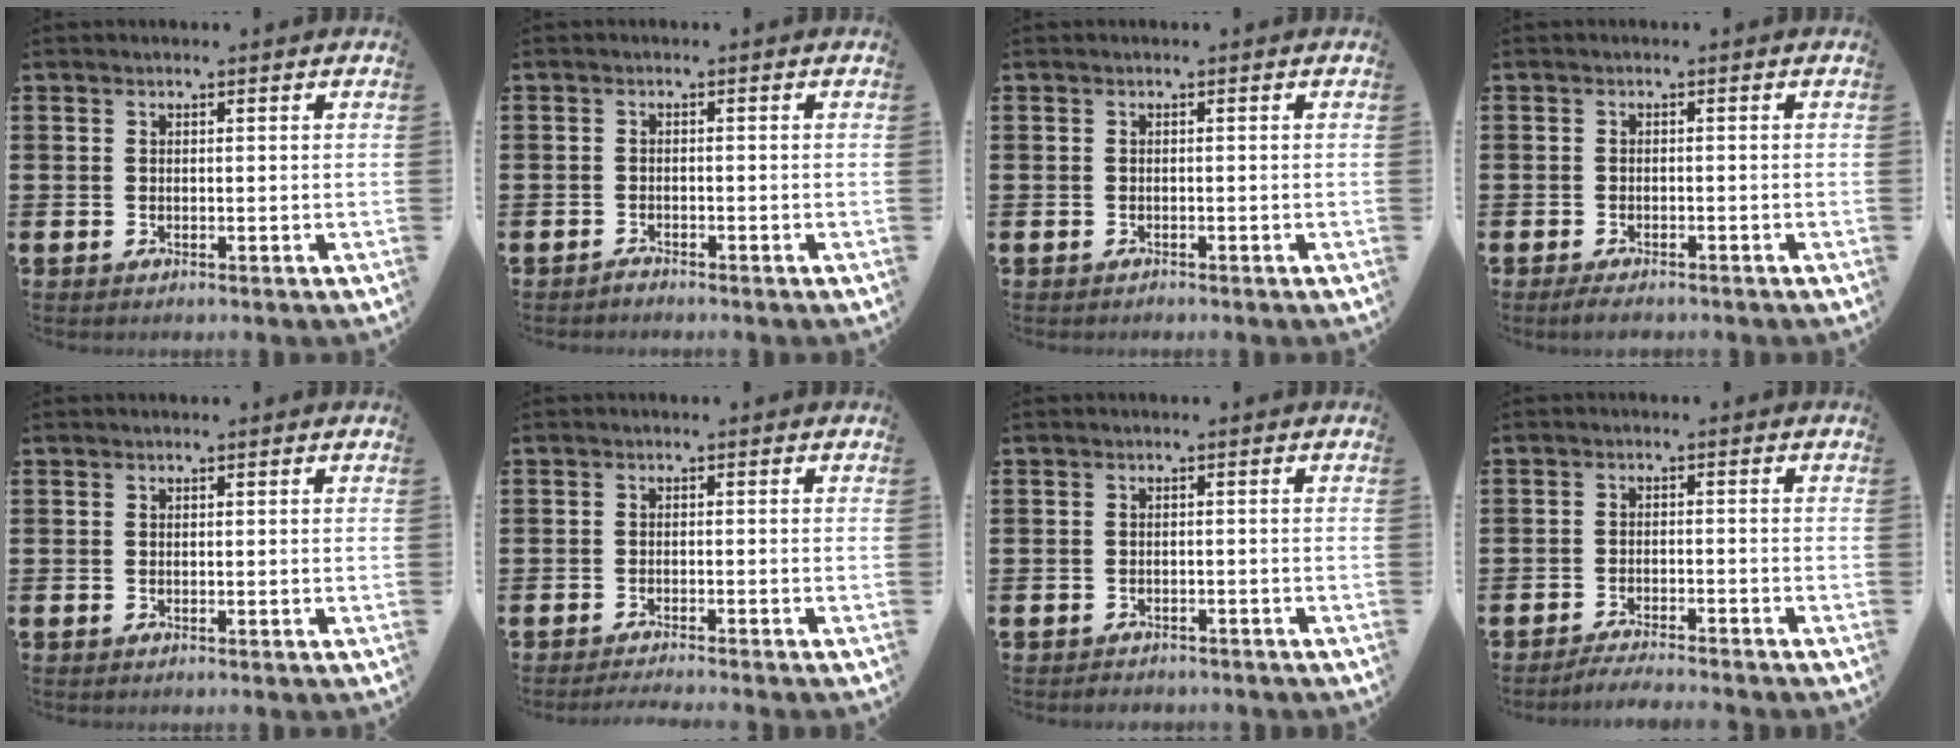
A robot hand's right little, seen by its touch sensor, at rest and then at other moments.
{"total": 0.8, "force": [-0.8, 0.1, 0.0], "torque": [-0.003, -0.002, -0.017]}
{"total": 0.0}
{"total": 1.3, "force": [-1.0, 0.3, 0.7], "torque": [-0.013, 0.001, -0.021]}
{"total": 0.0}
{"total": 1.1, "force": [-1.1, -0.2, 0.2], "torque": [-0.003, -0.001, -0.021]}
{"total": 1.0, "force": [-1.0, 0.1, -0.1], "torque": [-0.002, 0.003, -0.023]}
{"total": 2.3, "force": [-2.2, -0.2, 0.4], "torque": [-0.007, 0.003, -0.045]}